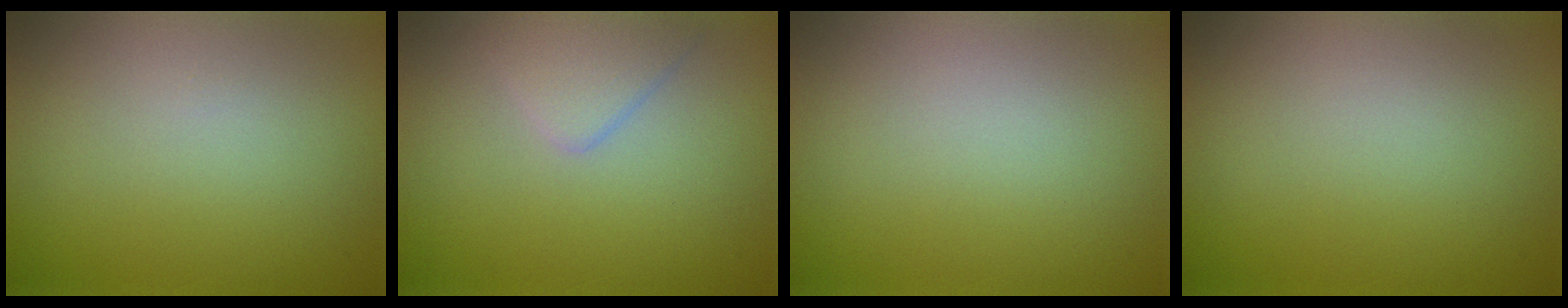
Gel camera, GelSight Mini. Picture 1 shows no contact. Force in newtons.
{"total": 2.1, "press": 2.1, "slide": 0.1}
{"total": 0.0}
{"total": 0.0}